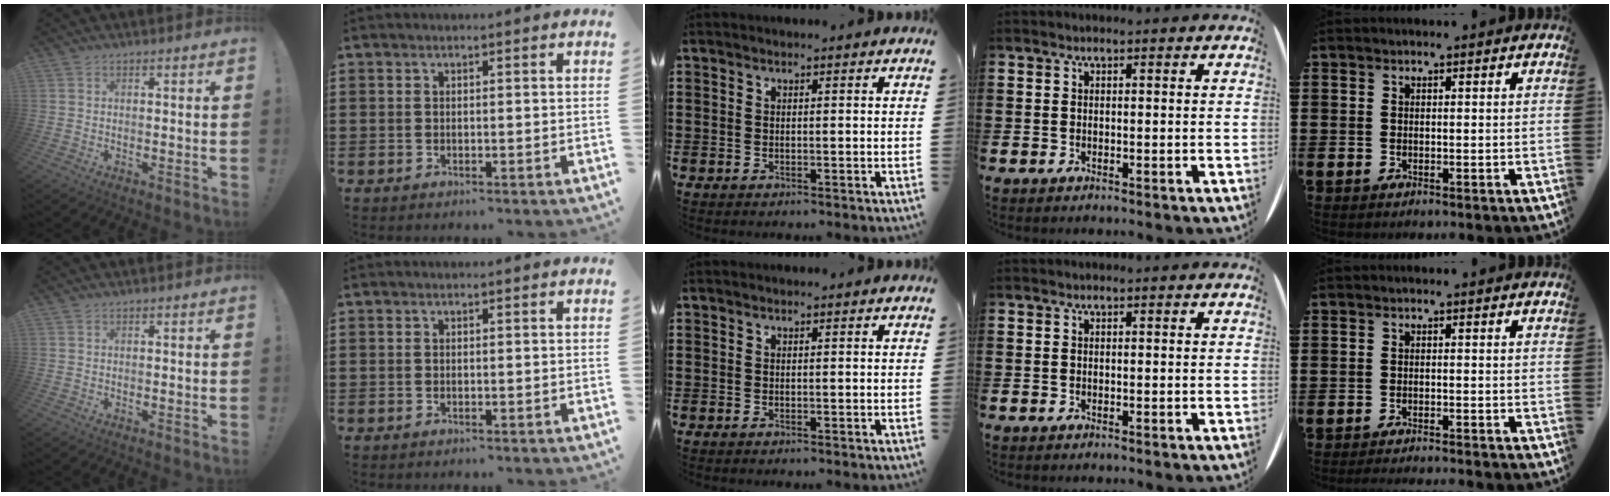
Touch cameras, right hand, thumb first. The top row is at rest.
{"little": {"total": 1.3, "force": [-1.3, -0.2, 0.1], "torque": [-0.001, 0.001, -0.025]}}